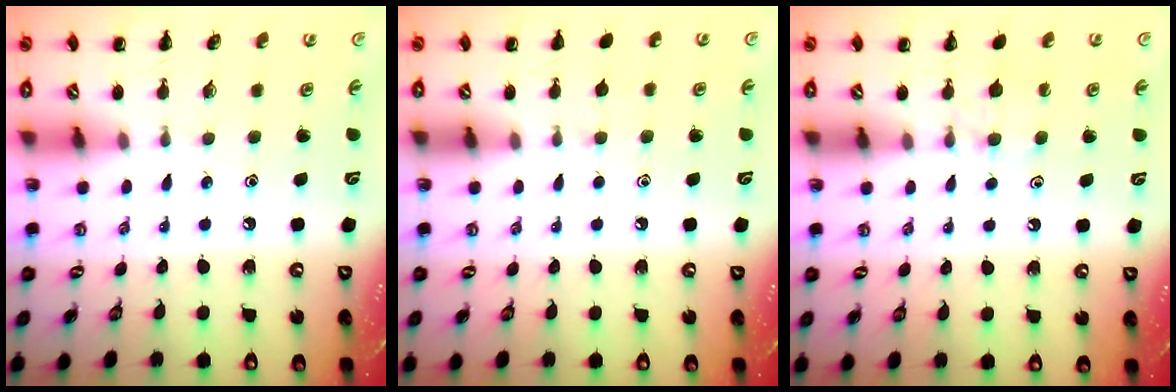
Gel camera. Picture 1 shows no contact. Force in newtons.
{"total": 3.2, "press": 2.9, "slide": 1.3}
{"total": 7.1, "press": 6.9, "slide": 1.8}